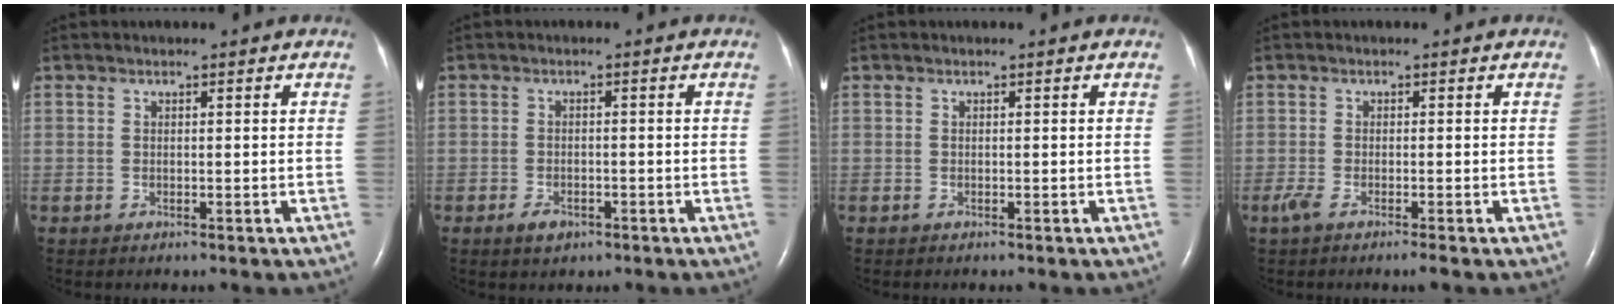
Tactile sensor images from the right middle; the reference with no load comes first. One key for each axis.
{"total": 2.4, "fx": -1.5, "fy": 1.4, "fz": 1.3, "tx": -0.023, "ty": 0.002, "tz": -0.018}
{"total": 0.0}
{"total": 2.2, "fx": -1.5, "fy": 0.1, "fz": 1.7, "tx": -0.043, "ty": -0.007, "tz": -0.034}